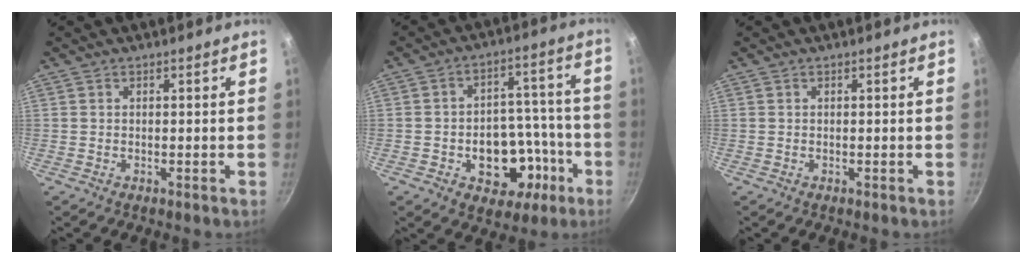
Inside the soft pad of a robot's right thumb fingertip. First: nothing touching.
{"total": 14.7, "force": [-5.4, 10.2, 9.1], "torque": [-0.081, 0.047, -0.063]}
{"total": 0.0}